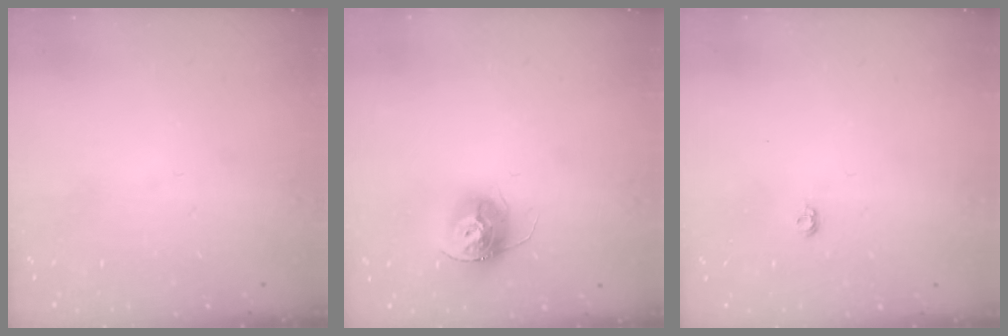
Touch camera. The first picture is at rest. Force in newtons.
{"total": 11.1, "press": 11.1, "slide": 0.5}
{"total": 3.9, "press": 3.9, "slide": 0.5}